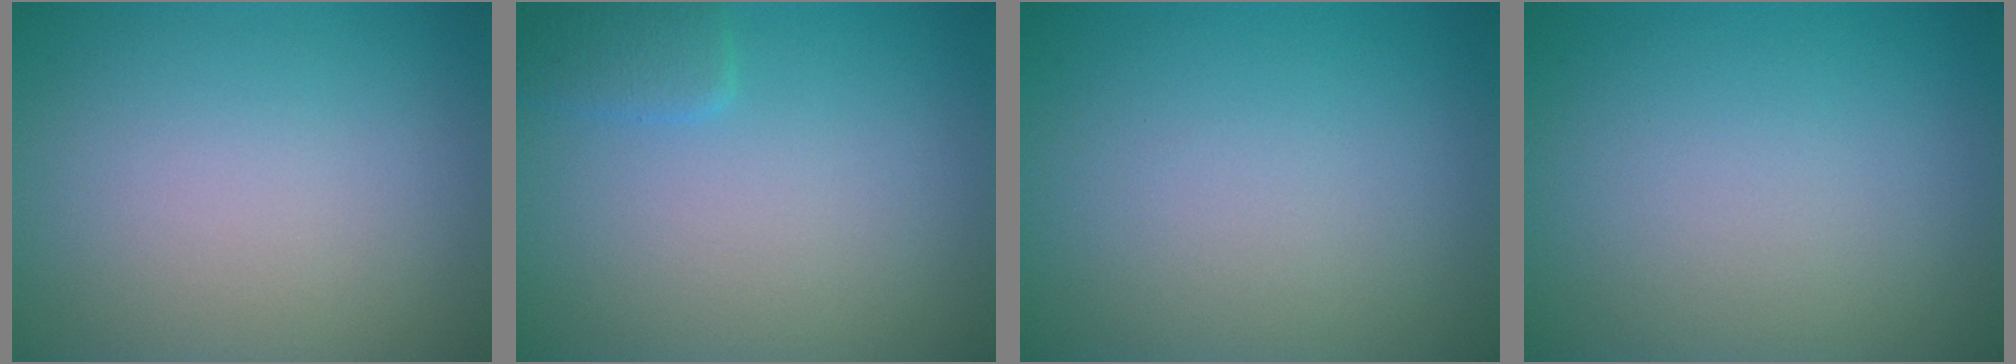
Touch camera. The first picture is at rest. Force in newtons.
{"total": 1.4, "press": 1.4, "slide": 0.1}
{"total": 0.0}
{"total": 0.0}